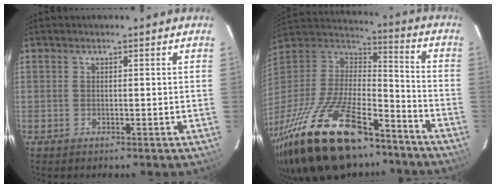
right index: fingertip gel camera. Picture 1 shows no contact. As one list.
[{"total": 34.6, "force": [-23.6, 13.6, 21.4], "torque": [-0.441, -0.037, -0.375]}]